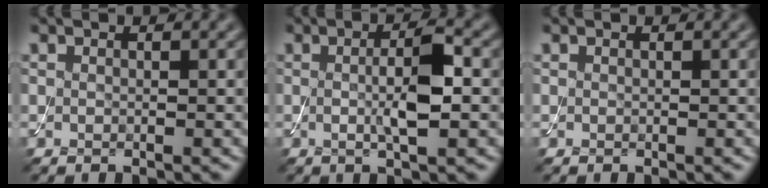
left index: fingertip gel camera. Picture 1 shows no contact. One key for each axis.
{"total": 4.2, "fx": 0.1, "fy": 0.8, "fz": 4.1, "tx": -0.075, "ty": 0.001, "tz": 0.001}
{"total": 0.0}